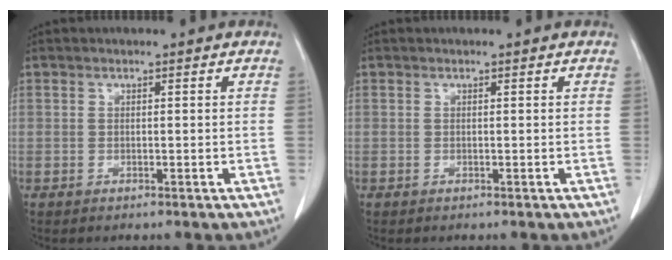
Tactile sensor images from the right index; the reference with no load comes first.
{"total": 0.0}